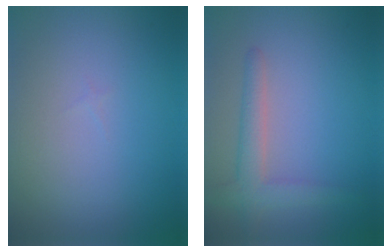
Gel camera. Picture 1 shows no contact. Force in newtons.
{"total": 2.9, "press": 2.9, "slide": 0.2}